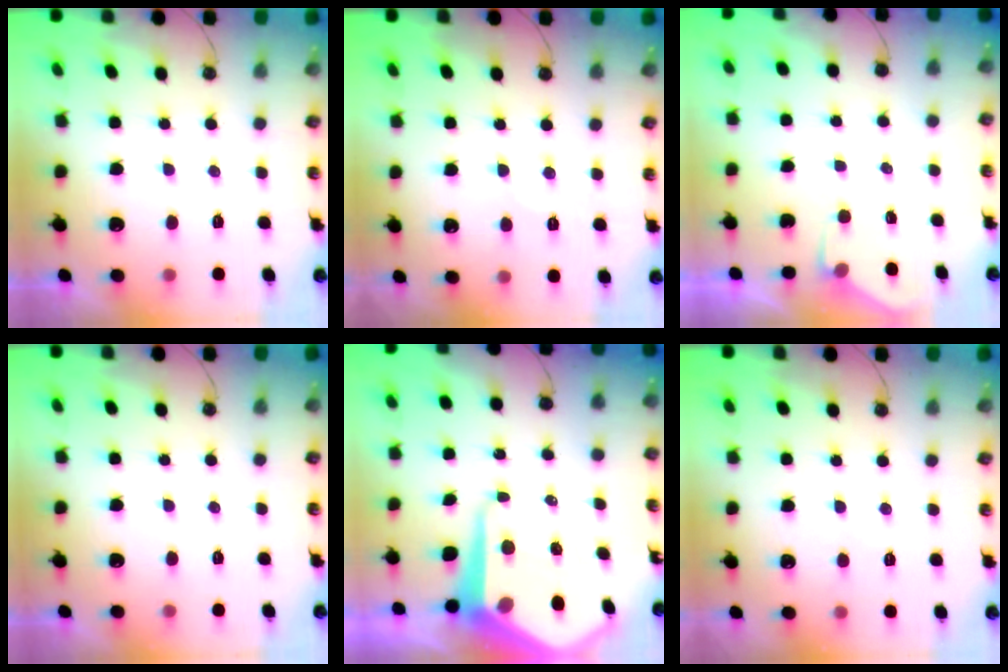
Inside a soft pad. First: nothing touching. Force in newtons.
{"total": 5.9, "press": 5.9, "slide": 0.2}
{"total": 2.7, "press": 2.6, "slide": 0.5}
{"total": 0.0}
{"total": 14.7, "press": 14.6, "slide": 1.3}
{"total": 4.0, "press": 4.0, "slide": 0.5}